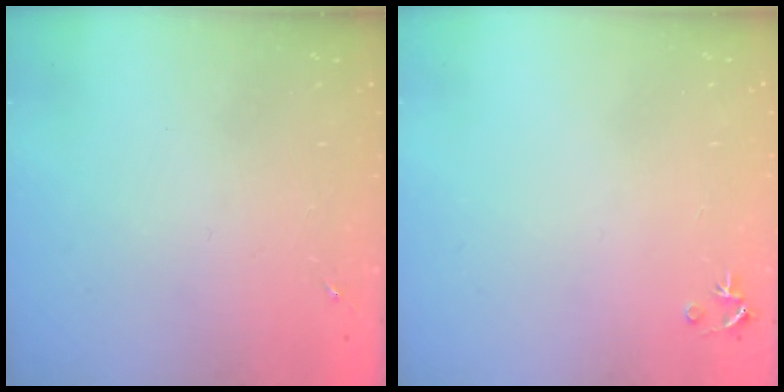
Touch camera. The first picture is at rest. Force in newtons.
{"total": 3.5, "press": 3.5, "slide": 0.4}